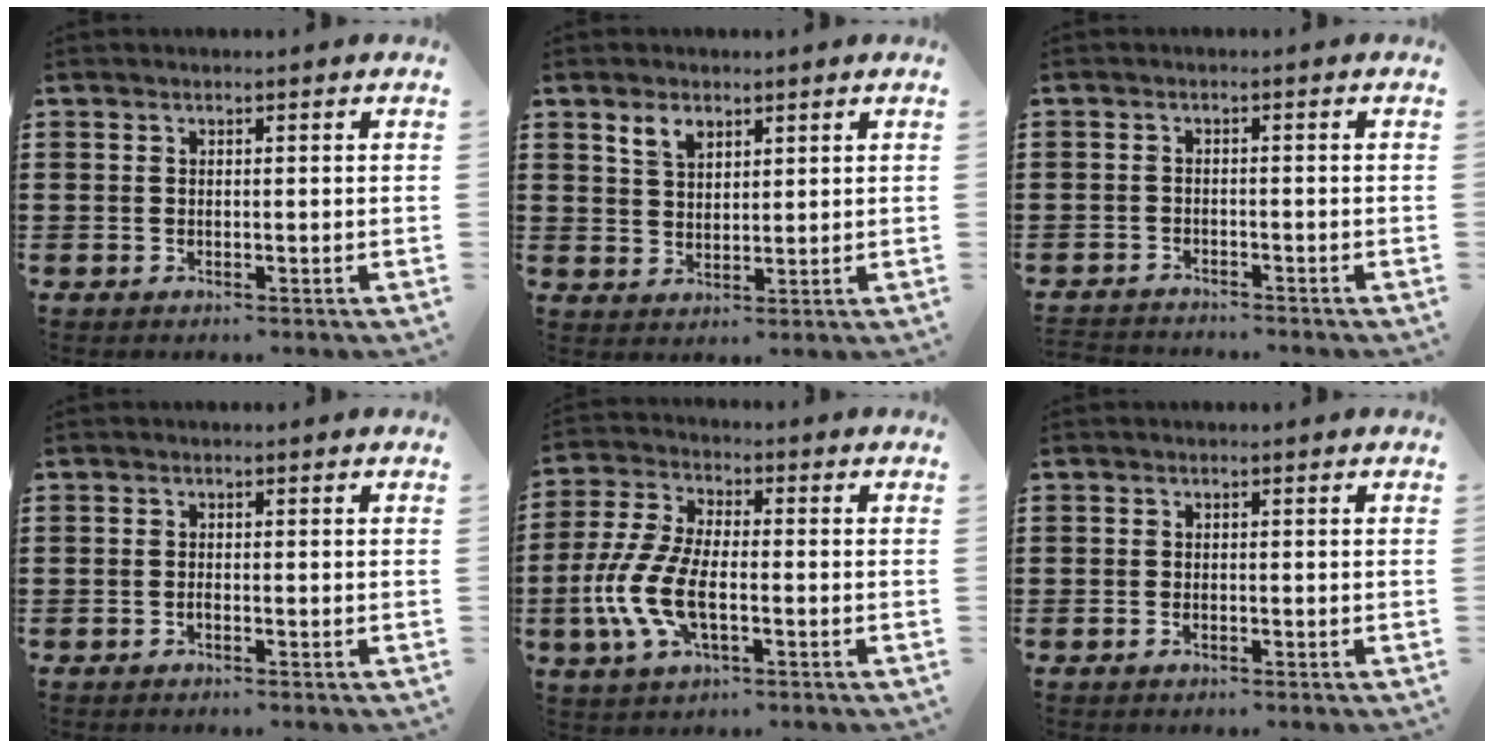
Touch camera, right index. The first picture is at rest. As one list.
[{"total": 3.4, "force": [2.2, 1.9, 1.7], "torque": [-0.041, 0.006, 0.042]}, {"total": 1.8, "force": [-1.8, 0.1, -0.2], "torque": [-0.003, 0.002, -0.041]}, {"total": 0.7, "force": [-0.5, 0.1, 0.5], "torque": [-0.011, -0.005, -0.007]}, {"total": 9.5, "force": [-2.5, 4.5, 8.0], "torque": [-0.197, -0.014, -0.052]}, {"total": 0.6, "force": [-0.4, 0.2, 0.5], "torque": [-0.011, -0.006, -0.006]}]